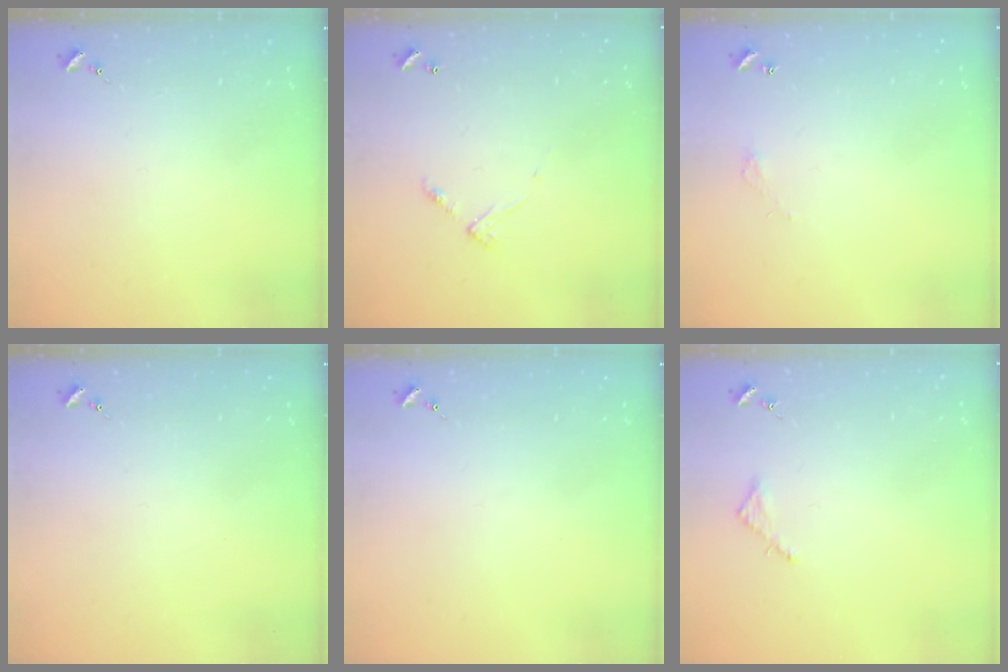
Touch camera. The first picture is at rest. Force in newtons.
{"total": 6.2, "press": 6.2, "slide": 0.4}
{"total": 2.7, "press": 2.7, "slide": 0.2}
{"total": 0.0}
{"total": 0.0}
{"total": 2.5, "press": 2.5, "slide": 0.2}